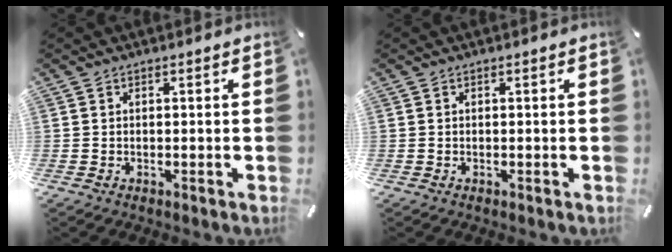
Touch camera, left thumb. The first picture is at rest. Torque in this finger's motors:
{"motor_torque": [0.00, 0.00, -0.01, 0.01, 0.00]}